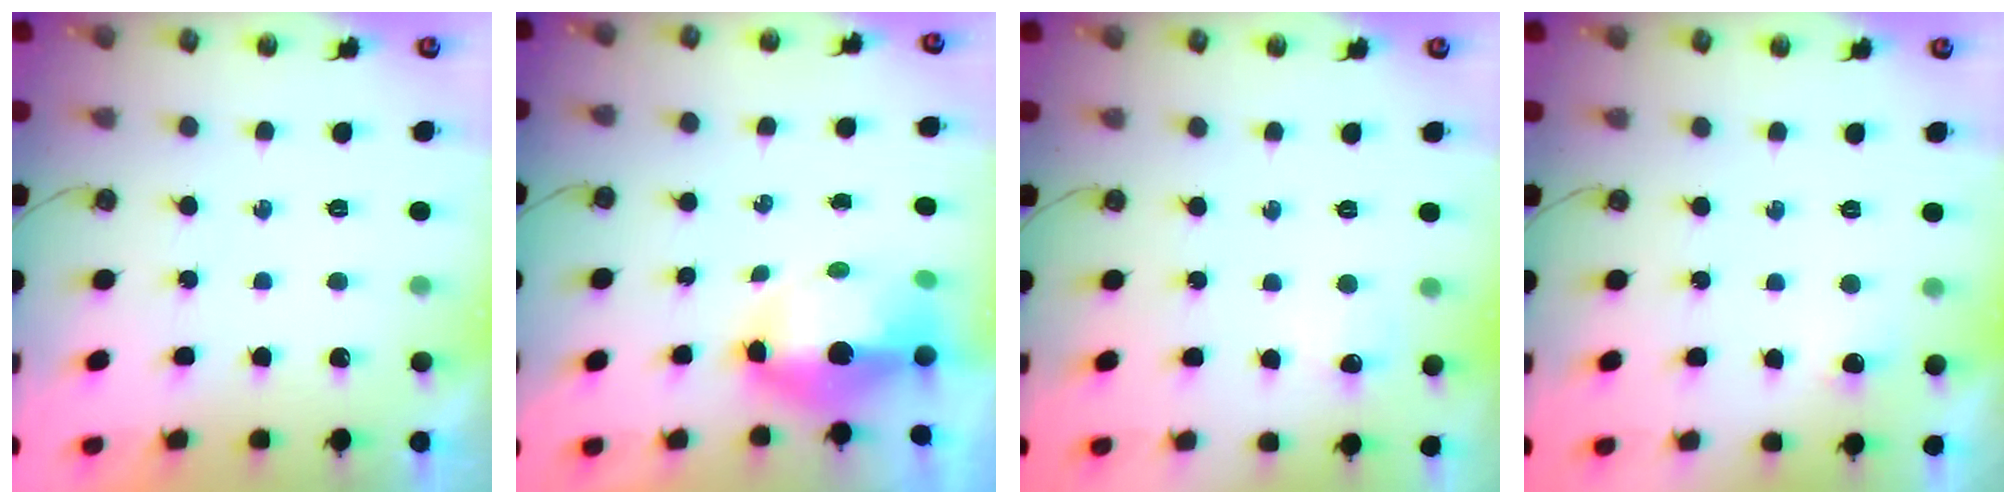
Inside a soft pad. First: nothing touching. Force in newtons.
{"total": 7.4, "press": 7.4, "slide": 0.8}
{"total": 5.4, "press": 5.3, "slide": 0.7}
{"total": 3.9, "press": 3.8, "slide": 1.0}